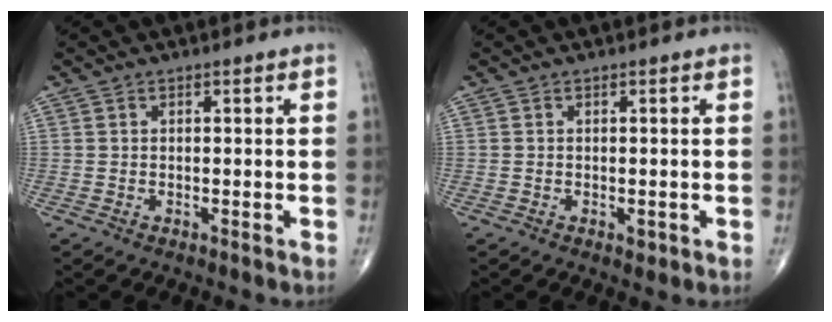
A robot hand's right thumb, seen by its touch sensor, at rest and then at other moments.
{"total": 1.0, "force": [-0.3, 0.6, 0.7], "torque": [-0.007, -0.002, -0.004]}